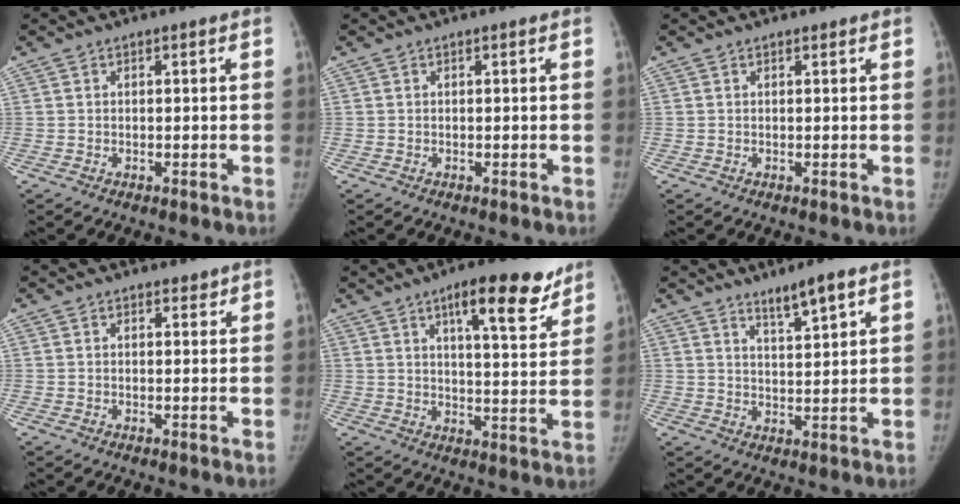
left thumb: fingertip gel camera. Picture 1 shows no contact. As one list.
[{"total": 0.0}, {"total": 0.5, "force": [0.4, 0.2, 0.1], "torque": [-0.005, -0.004, 0.007]}, {"total": 1.3, "force": [1.1, 0.7, 0.2], "torque": [0.007, -0.007, 0.012]}, {"total": 12.1, "force": [7.8, 3.6, 8.5], "torque": [-0.088, -0.040, 0.108]}, {"total": 5.4, "force": [4.0, 0.5, 3.6], "torque": [-0.056, -0.033, 0.069]}]